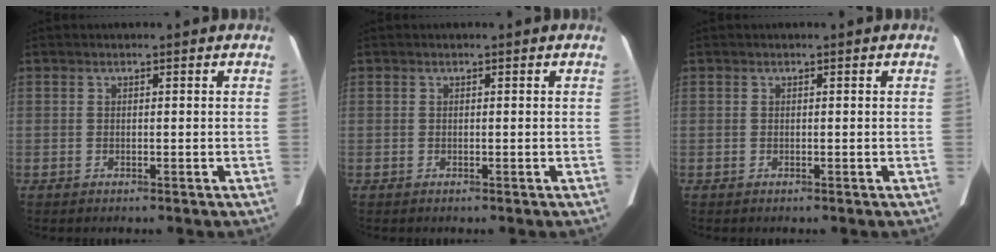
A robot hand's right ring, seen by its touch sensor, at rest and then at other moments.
{"total": 0.0}
{"total": 0.0}